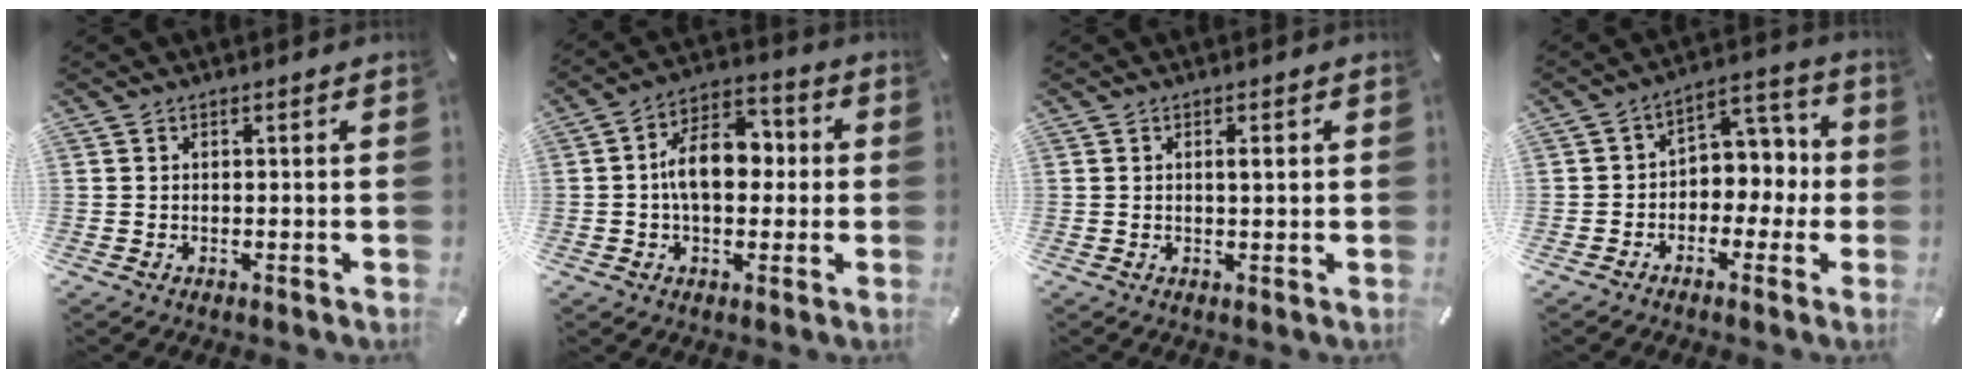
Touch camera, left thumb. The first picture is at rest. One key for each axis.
{"total": 12.1, "fx": 0.0, "fy": 7.5, "fz": 9.5, "tx": -0.156, "ty": 0.011, "tz": 0.001}
{"total": 2.2, "fx": 0.5, "fy": 0.6, "fz": 2.0, "tx": -0.033, "ty": 0.000, "tz": 0.004}
{"total": 7.2, "fx": -1.4, "fy": 6.3, "fz": 3.3, "tx": -0.041, "ty": 0.012, "tz": -0.029}